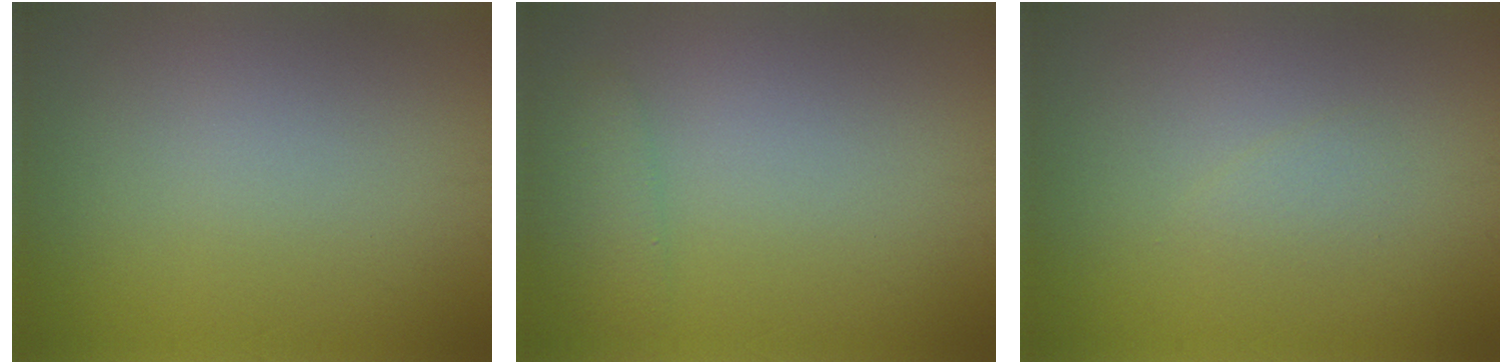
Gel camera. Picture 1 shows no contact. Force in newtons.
{"total": 1.7, "press": 1.6, "slide": 0.2}
{"total": 0.9, "press": 0.9, "slide": 0.2}